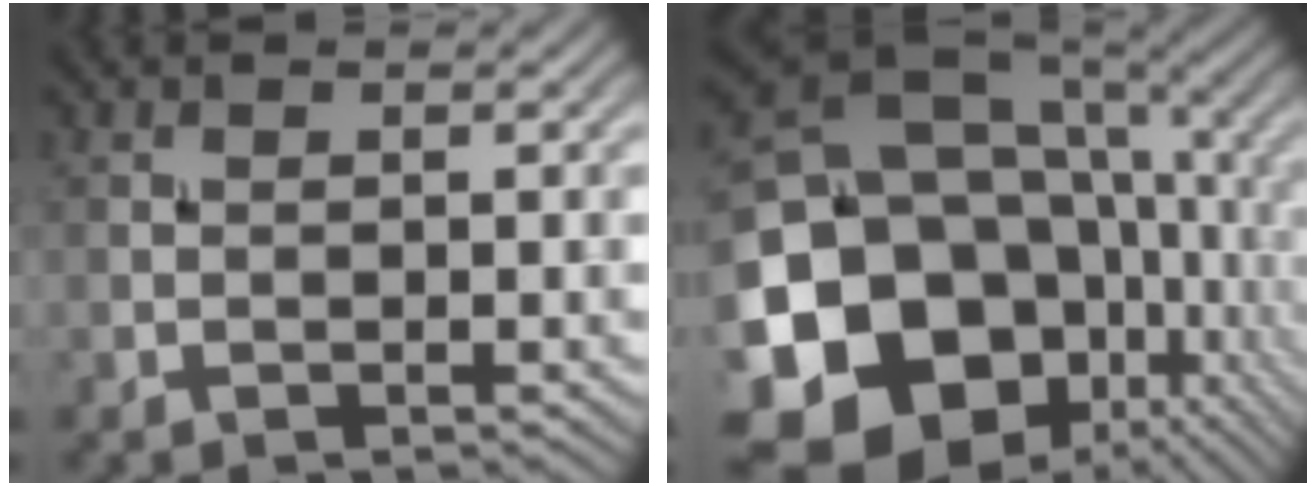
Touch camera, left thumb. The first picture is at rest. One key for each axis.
{"total": 21.9, "fx": -4.9, "fy": 17.2, "fz": 12.6, "tx": -0.278, "ty": -0.014, "tz": -0.069}